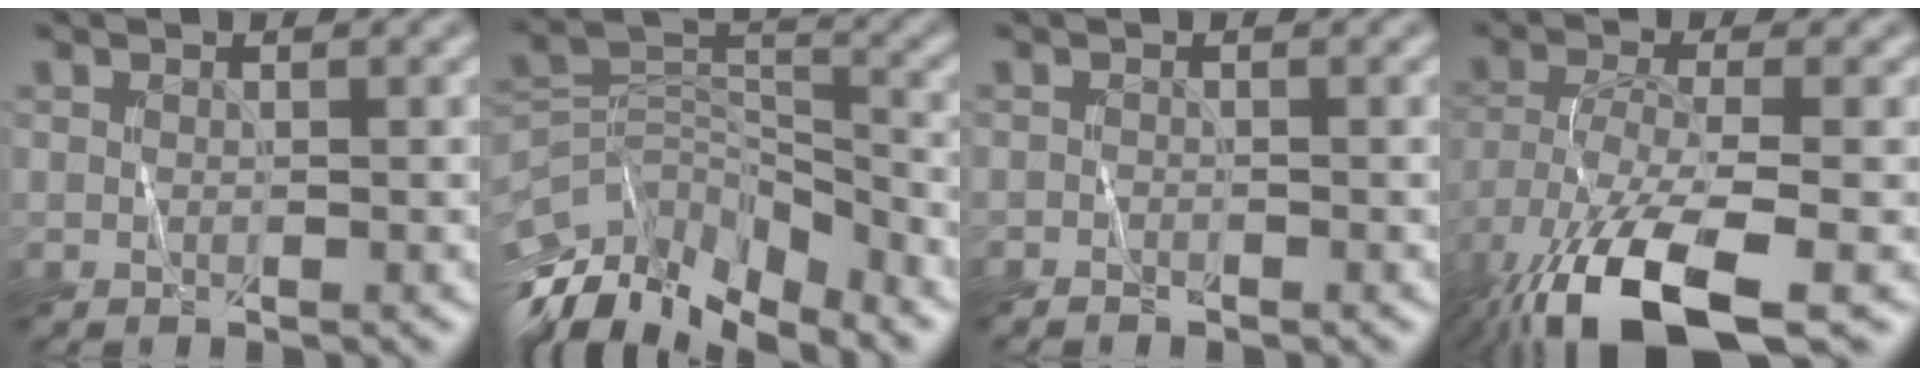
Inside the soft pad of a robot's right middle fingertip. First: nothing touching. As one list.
[{"total": 11.0, "force": [-8.3, 5.0, 5.3], "torque": [-0.115, 0.003, -0.143]}, {"total": 0.6, "force": [-0.6, 0.0, -0.1], "torque": [0.001, -0.001, -0.012]}, {"total": 12.5, "force": [-7.6, 4.2, 9.0], "torque": [-0.198, -0.030, -0.139]}]